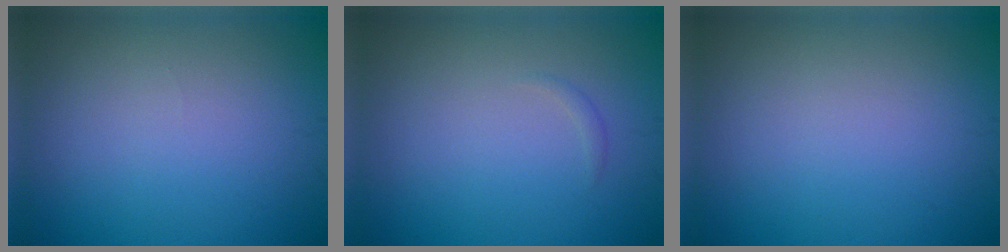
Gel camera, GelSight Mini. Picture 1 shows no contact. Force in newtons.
{"total": 0.5, "press": 0.5, "slide": 0.0}
{"total": 0.0}